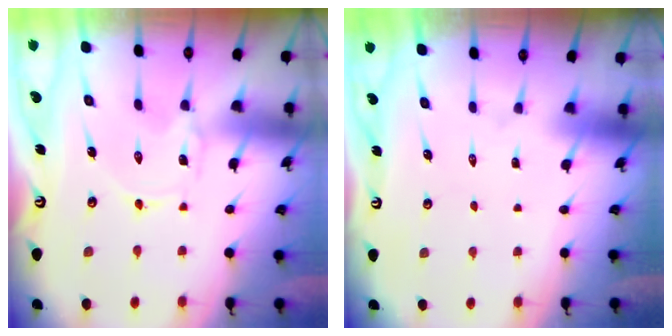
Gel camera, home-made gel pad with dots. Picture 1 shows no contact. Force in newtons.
{"total": 1.5, "press": 1.5, "slide": 0.1}